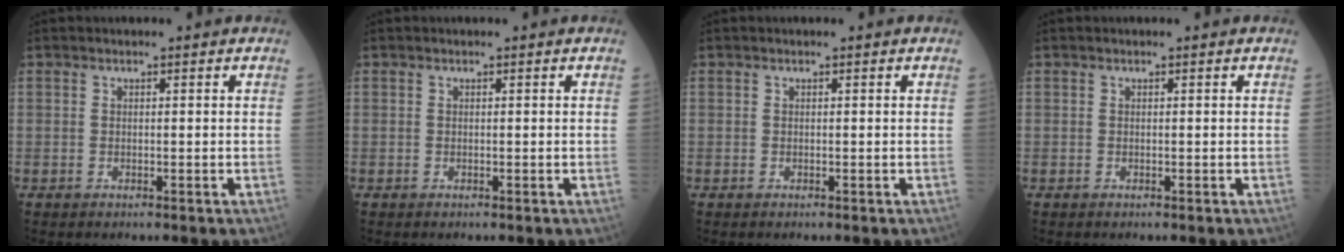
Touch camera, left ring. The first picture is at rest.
{"total": 0.0}
{"total": 0.0}
{"total": 0.0}